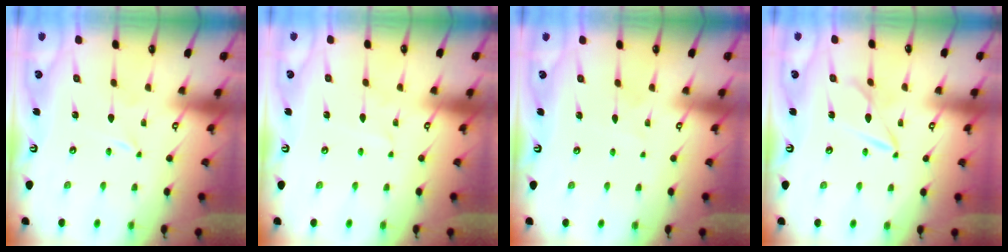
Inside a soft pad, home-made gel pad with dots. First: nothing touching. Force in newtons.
{"total": 3.0, "press": 3.0, "slide": 0.3}
{"total": 3.7, "press": 3.7, "slide": 0.3}
{"total": 6.4, "press": 6.4, "slide": 0.4}